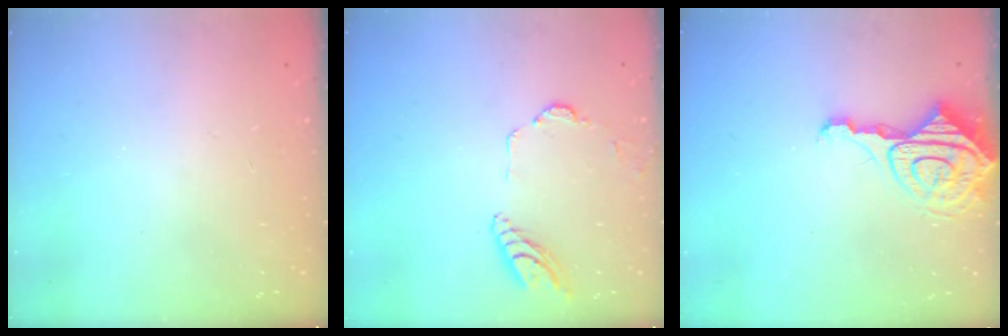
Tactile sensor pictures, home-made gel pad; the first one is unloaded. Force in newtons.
{"total": 11.1, "press": 10.9, "slide": 1.6}
{"total": 11.2, "press": 11.2, "slide": 1.3}